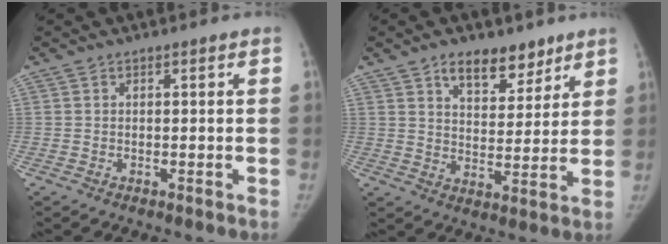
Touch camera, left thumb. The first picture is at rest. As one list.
[{"total": 9.8, "force": [6.6, 5.4, 4.8], "torque": [-0.039, -0.040, 0.108]}]